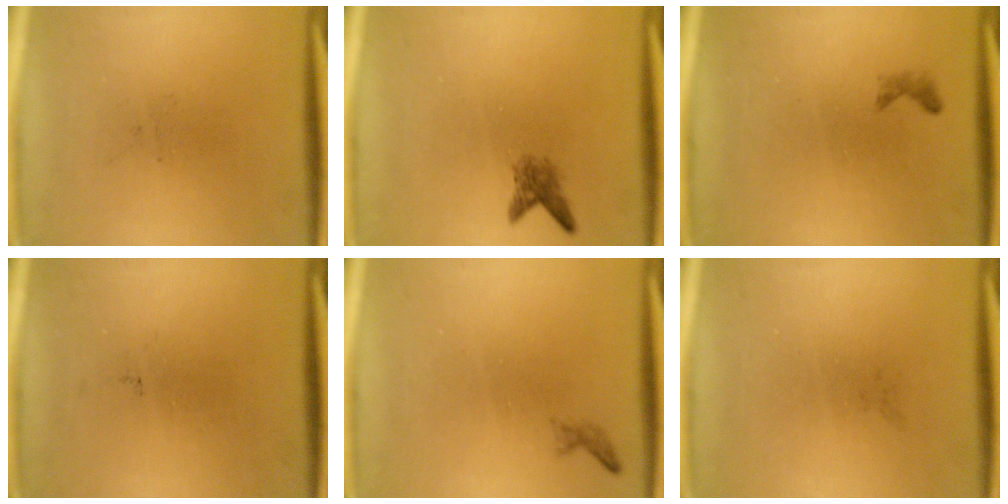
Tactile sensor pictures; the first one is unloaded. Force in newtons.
{"total": 2.1}
{"total": 0.6}
{"total": 0.0}
{"total": 0.6}
{"total": 0.0}